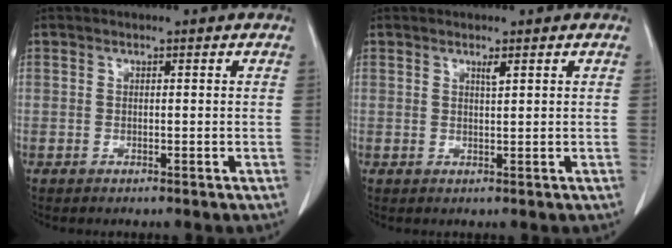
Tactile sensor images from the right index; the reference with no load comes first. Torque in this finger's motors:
{"motor_torque": [0.13, 0.09, 0.02, 0.00]}